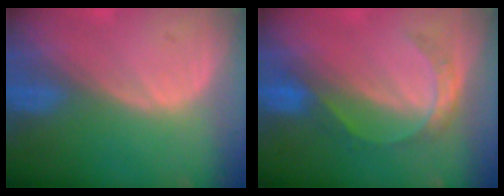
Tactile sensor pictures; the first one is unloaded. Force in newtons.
{"total": 4.4, "press": 4.4, "slide": 0.5}